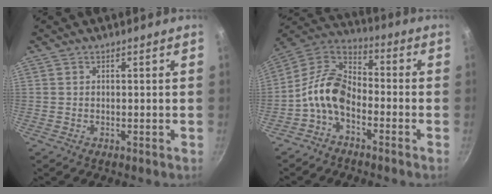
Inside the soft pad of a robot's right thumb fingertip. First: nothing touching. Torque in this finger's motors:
{"motor_torque": [1.67, 1.82, 1.03, -0.86, 0.11]}